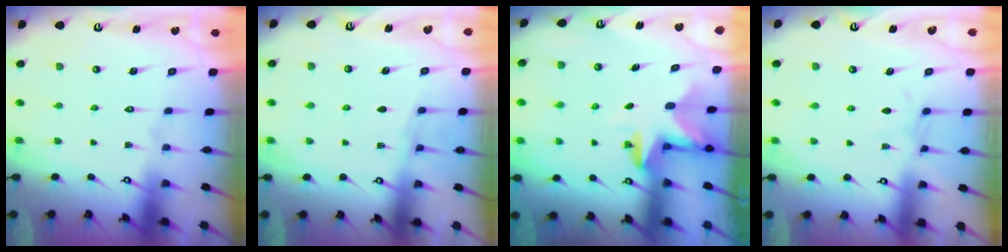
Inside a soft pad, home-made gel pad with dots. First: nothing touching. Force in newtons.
{"total": 4.2, "press": 4.2, "slide": 0.6}
{"total": 3.8, "press": 3.8, "slide": 0.2}
{"total": 4.8, "press": 4.8, "slide": 0.6}